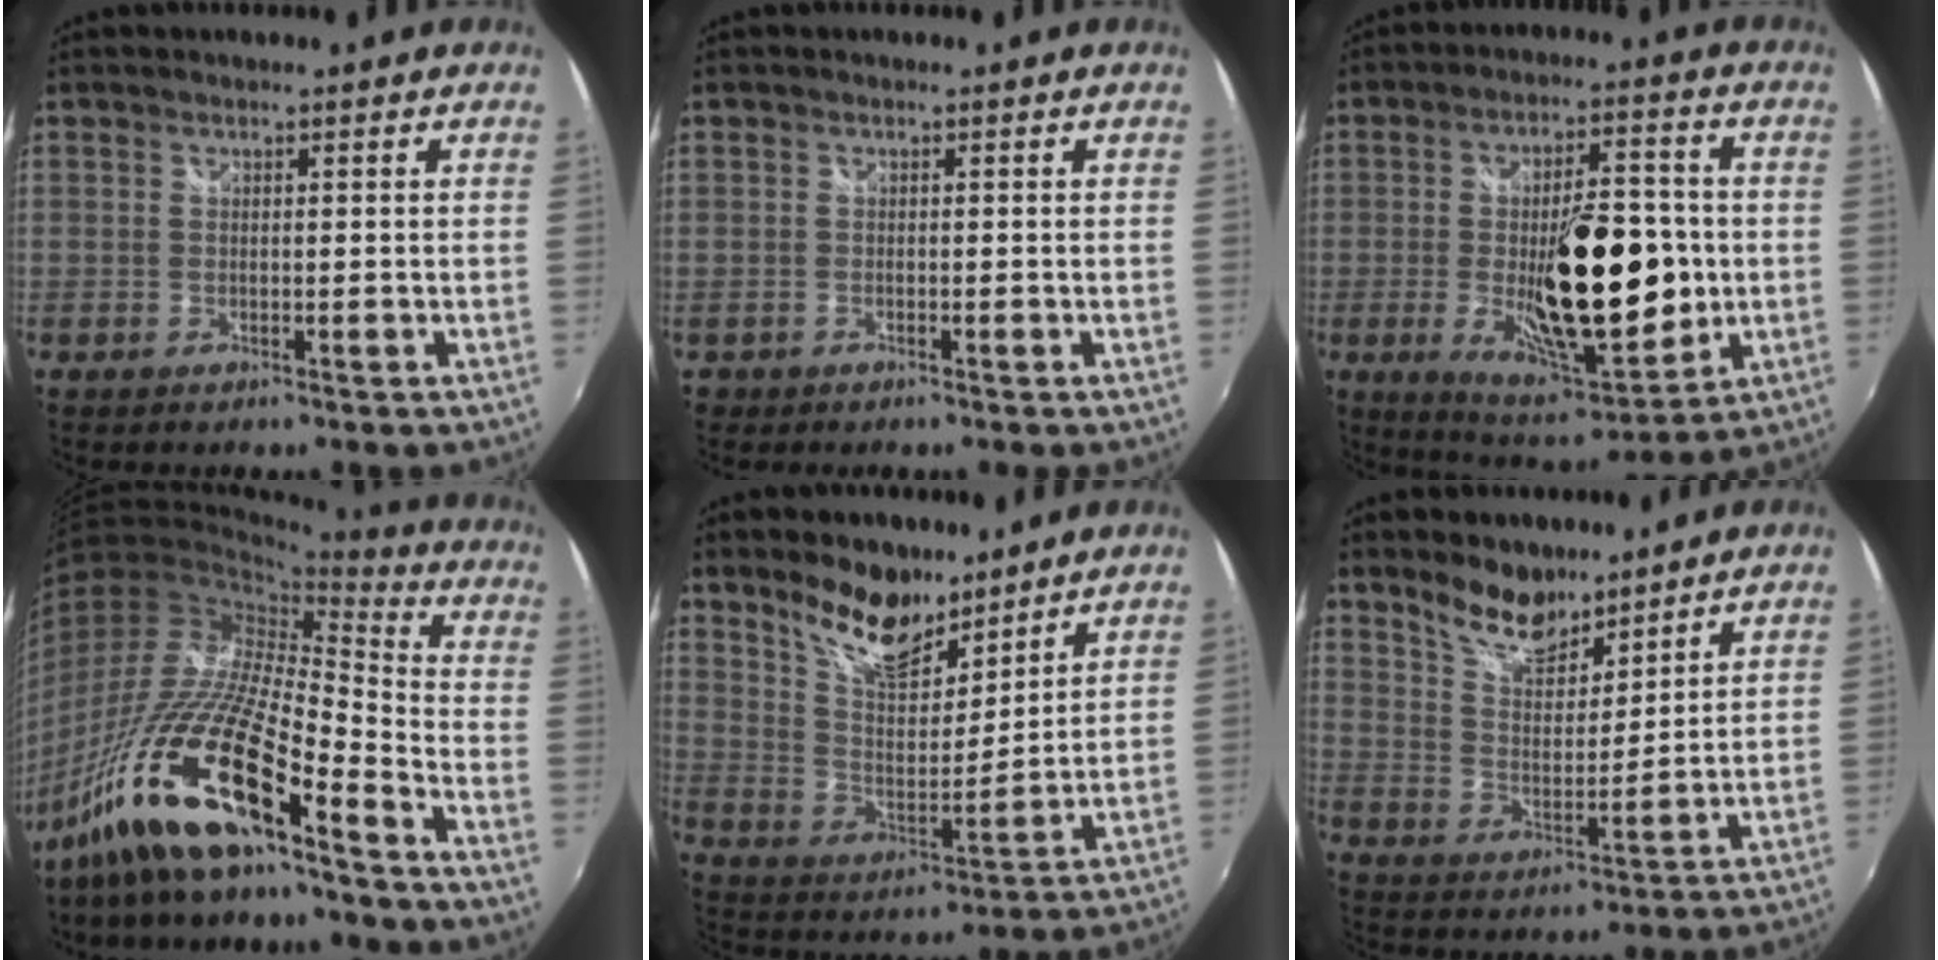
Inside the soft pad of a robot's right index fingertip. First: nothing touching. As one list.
[{"total": 1.4, "force": [-0.7, 1.3, -0.1], "torque": [-0.004, 0.002, -0.009]}, {"total": 20.7, "force": [-2.7, 7.8, 19.0], "torque": [-0.301, -0.010, -0.025]}, {"total": 17.9, "force": [-12.4, 2.9, 12.6], "torque": [-0.255, -0.005, -0.253]}, {"total": 11.8, "force": [9.3, 4.5, 5.8], "torque": [-0.103, -0.004, 0.171]}, {"total": 8.9, "force": [7.4, 3.2, 3.6], "torque": [-0.060, -0.003, 0.139]}]